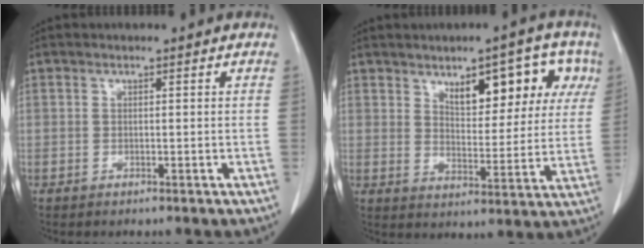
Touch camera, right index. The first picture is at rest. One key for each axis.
{"total": 11.9, "fx": 5.9, "fy": 4.7, "fz": 9.2, "tx": -0.116, "ty": 0.019, "tz": 0.086}